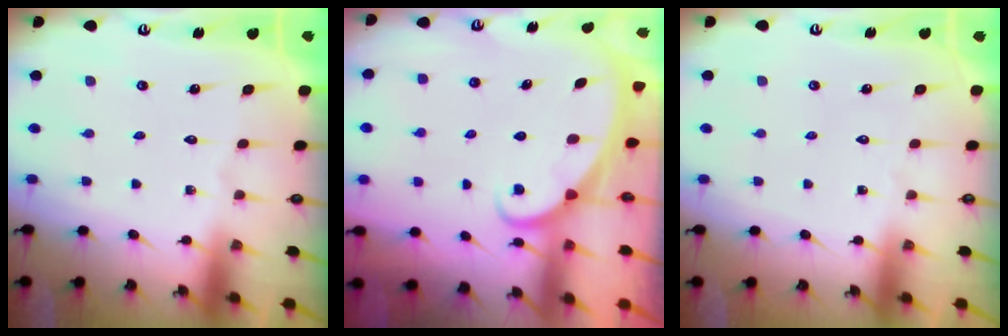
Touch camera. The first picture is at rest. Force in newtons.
{"total": 1.9, "press": 1.9, "slide": 0.1}
{"total": 0.0}